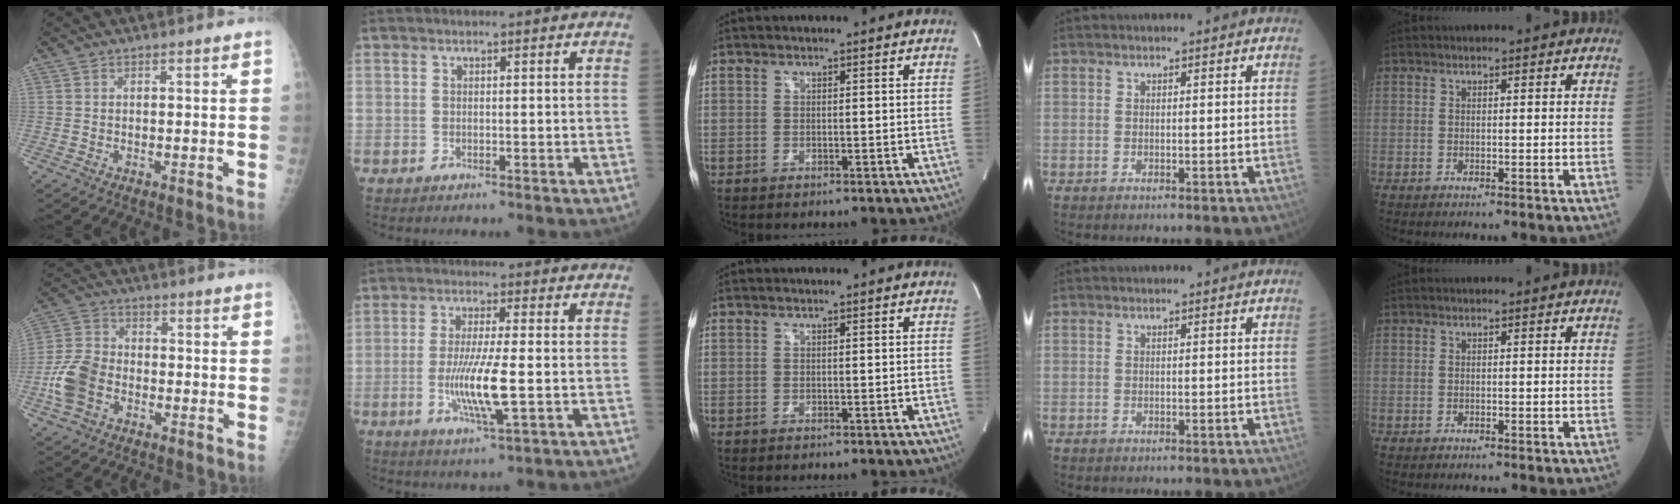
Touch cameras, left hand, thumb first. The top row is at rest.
{"thumb": {"total": 8.6, "force": [-3.1, 6.0, 5.3], "torque": [-0.110, 0.021, -0.065]}, "index": {"total": 8.4, "force": [-1.6, 0.5, 8.2], "torque": [-0.164, -0.016, -0.030]}}